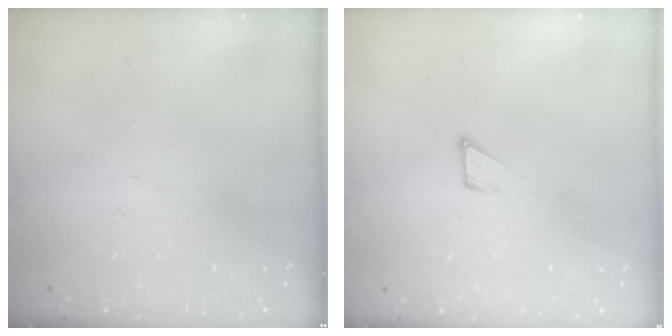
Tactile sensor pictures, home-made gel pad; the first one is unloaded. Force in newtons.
{"total": 2.1, "press": 2.1, "slide": 0.1}